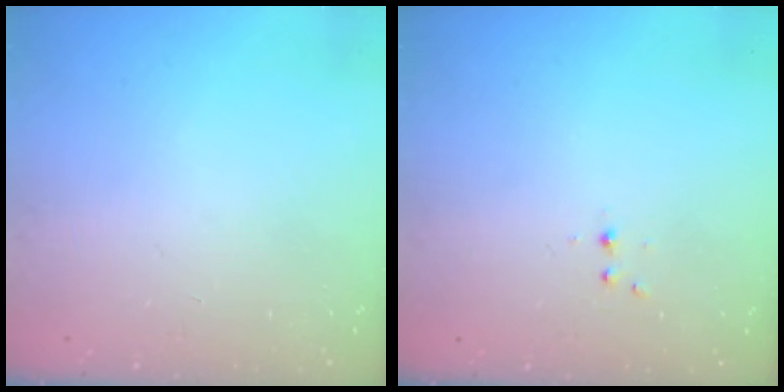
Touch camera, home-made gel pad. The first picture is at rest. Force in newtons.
{"total": 2.8, "press": 2.4, "slide": 1.5}